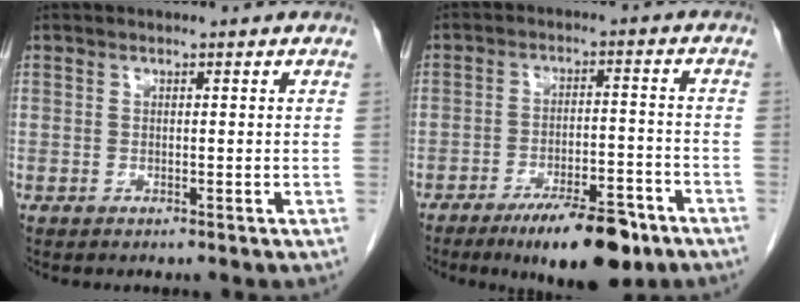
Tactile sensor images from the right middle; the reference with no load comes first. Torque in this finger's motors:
{"motor_torque": [1.17, -0.96, 0.50, 0.09]}